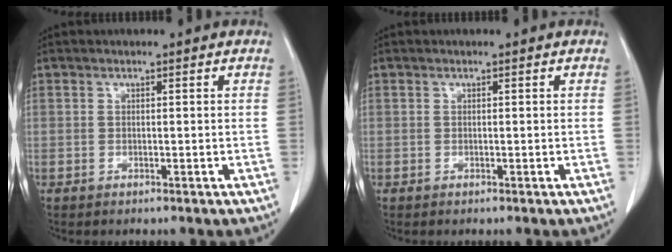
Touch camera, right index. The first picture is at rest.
{"total": 0.0}